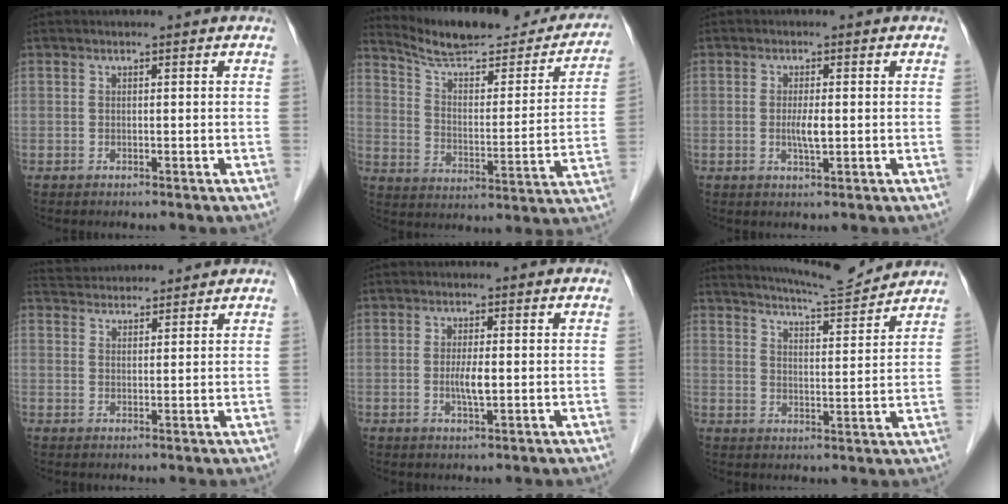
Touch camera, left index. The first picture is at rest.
{"total": 22.7, "force": [20.6, 4.8, 8.2], "torque": [-0.107, -0.032, 0.277]}
{"total": 2.6, "force": [-0.4, 0.4, 2.5], "torque": [-0.052, -0.007, -0.006]}
{"total": 7.7, "force": [7.5, 0.9, 1.4], "torque": [-0.031, 0.032, 0.118]}
{"total": 2.9, "force": [-0.5, 0.4, 2.8], "torque": [-0.057, -0.007, -0.008]}
{"total": 10.0, "force": [9.8, -0.4, 2.4], "torque": [-0.046, -0.001, 0.143]}